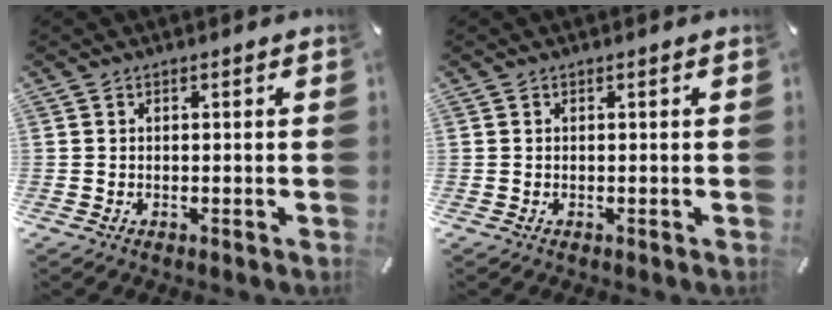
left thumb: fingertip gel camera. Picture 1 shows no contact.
{"total": 0.0}